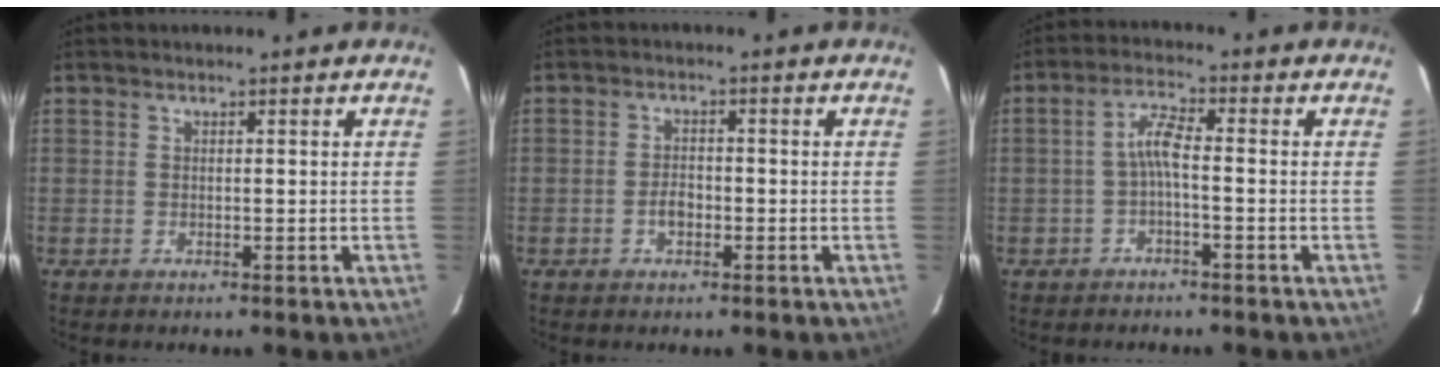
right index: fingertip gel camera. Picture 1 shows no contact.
{"total": 2.7, "force": [-1.0, 1.8, 1.7], "torque": [-0.033, 0.004, -0.018]}
{"total": 3.6, "force": [-1.1, 0.6, 3.4], "torque": [-0.073, 0.011, -0.023]}